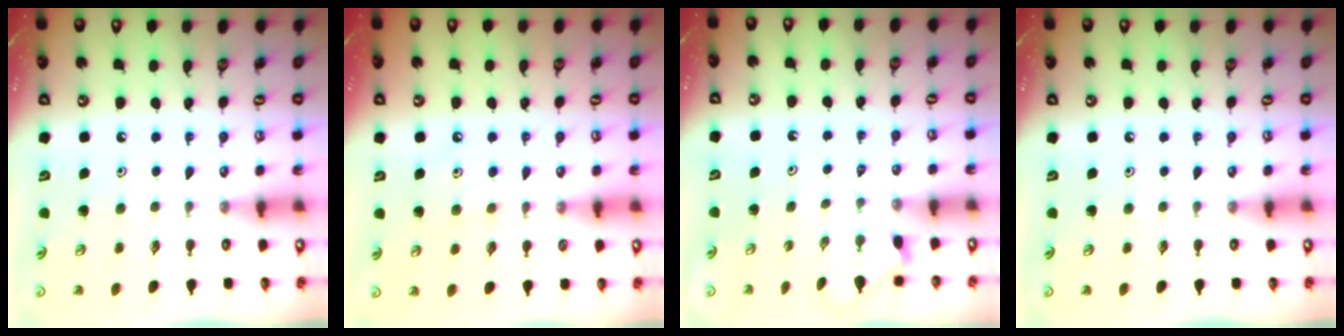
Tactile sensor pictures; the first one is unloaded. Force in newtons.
{"total": 7.2, "press": 7.1, "slide": 1.0}
{"total": 1.6, "press": 1.5, "slide": 0.4}
{"total": 0.0}